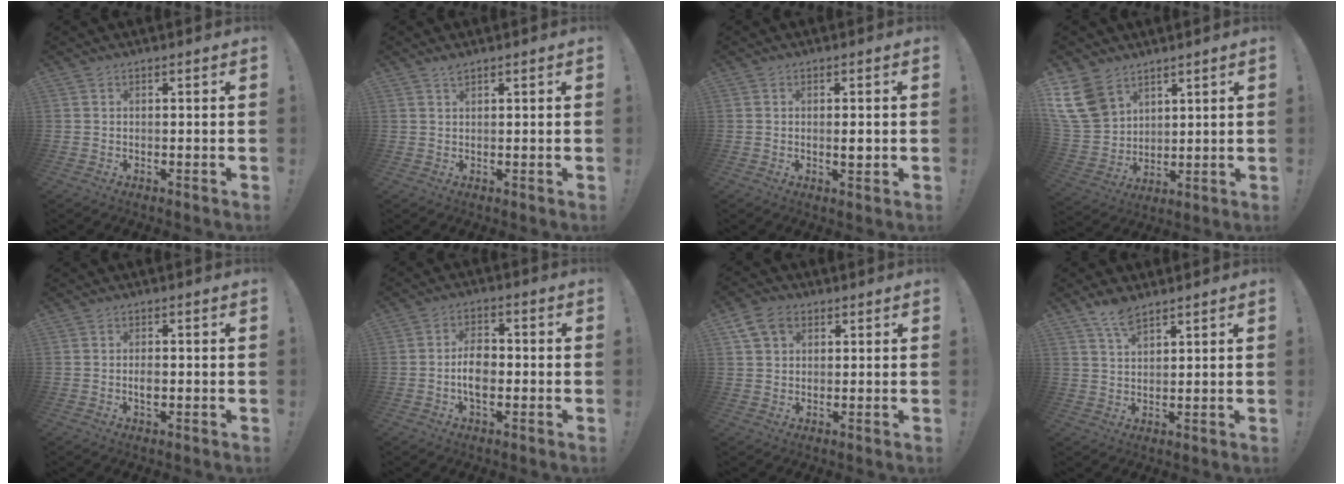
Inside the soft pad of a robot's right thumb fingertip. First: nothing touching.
{"total": 1.5, "force": [1.3, 0.2, 0.7], "torque": [-0.009, -0.004, 0.023]}
{"total": 2.4, "force": [-0.2, 0.5, 2.3], "torque": [-0.026, -0.006, -0.006]}
{"total": 14.4, "force": [8.6, 9.6, 6.3], "torque": [-0.134, -0.042, 0.176]}
{"total": 2.2, "force": [-0.6, 1.2, 1.8], "torque": [-0.016, -0.003, -0.014]}
{"total": 7.4, "force": [-1.5, 4.8, 5.4], "torque": [-0.083, 0.005, -0.030]}
{"total": 7.5, "force": [3.4, 5.5, 3.9], "torque": [-0.061, -0.002, 0.068]}
{"total": 6.1, "force": [4.9, 1.9, 3.2], "torque": [-0.059, -0.024, 0.088]}